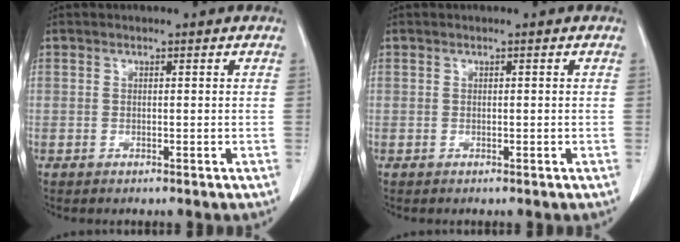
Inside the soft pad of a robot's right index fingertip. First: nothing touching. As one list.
[{"total": 0.0}]